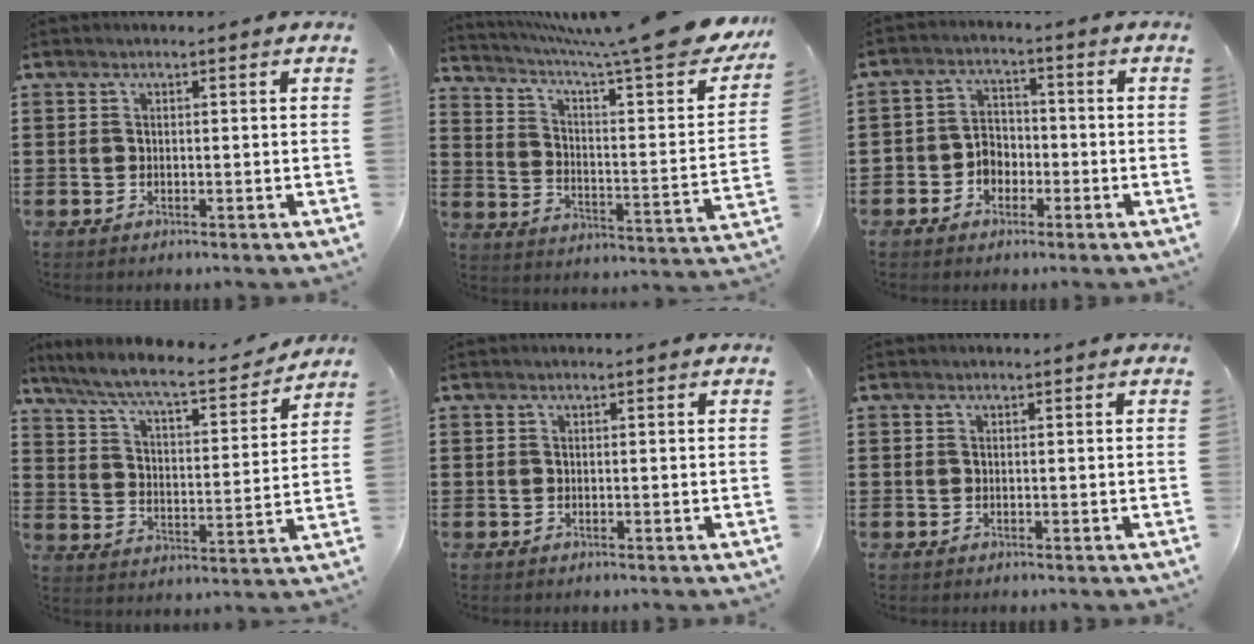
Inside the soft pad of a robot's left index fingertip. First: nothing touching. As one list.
[{"total": 10.8, "force": [8.3, 0.6, 6.9], "torque": [-0.129, -0.063, 0.127]}, {"total": 3.8, "force": [-2.2, 3.0, 1.1], "torque": [-0.031, 0.010, -0.048]}, {"total": 7.8, "force": [6.9, 0.2, 3.5], "torque": [-0.097, -0.043, 0.114]}, {"total": 0.0}, {"total": 0.0}]